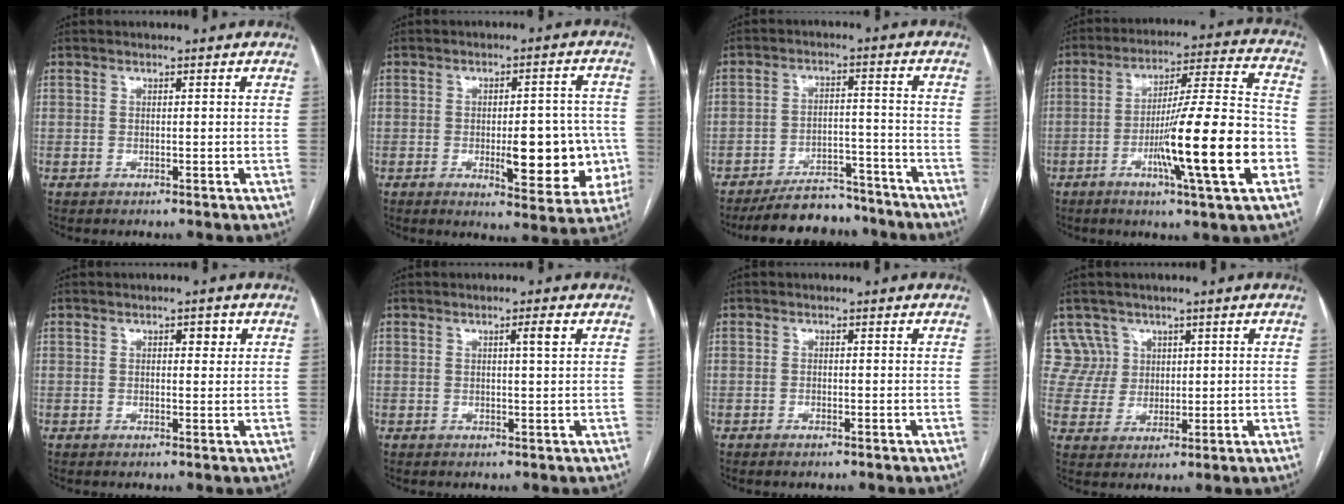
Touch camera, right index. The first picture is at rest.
{"total": 12.3, "force": [-2.6, 4.2, 11.2], "torque": [-0.128, 0.011, -0.023]}
{"total": 11.0, "force": [-10.0, 3.5, 2.7], "torque": [-0.031, 0.016, -0.150]}
{"total": 18.2, "force": [-5.7, 0.3, 17.3], "torque": [-0.277, -0.005, -0.091]}
{"total": 1.9, "force": [0.7, 0.8, 1.5], "torque": [-0.018, 0.001, 0.008]}
{"total": 1.9, "force": [0.7, -0.3, 1.8], "torque": [-0.028, 0.000, 0.011]}
{"total": 0.8, "force": [-0.6, 0.1, 0.5], "torque": [-0.011, -0.001, -0.008]}
{"total": 5.6, "force": [3.0, 4.6, -0.7], "torque": [0.025, 0.012, 0.062]}